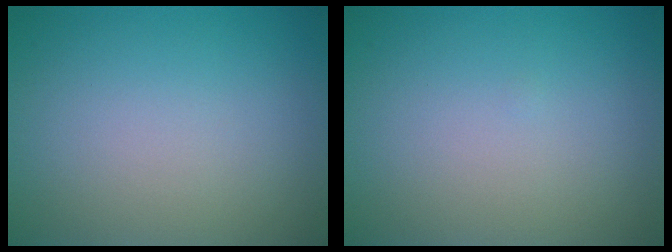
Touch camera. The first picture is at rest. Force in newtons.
{"total": 0.0}